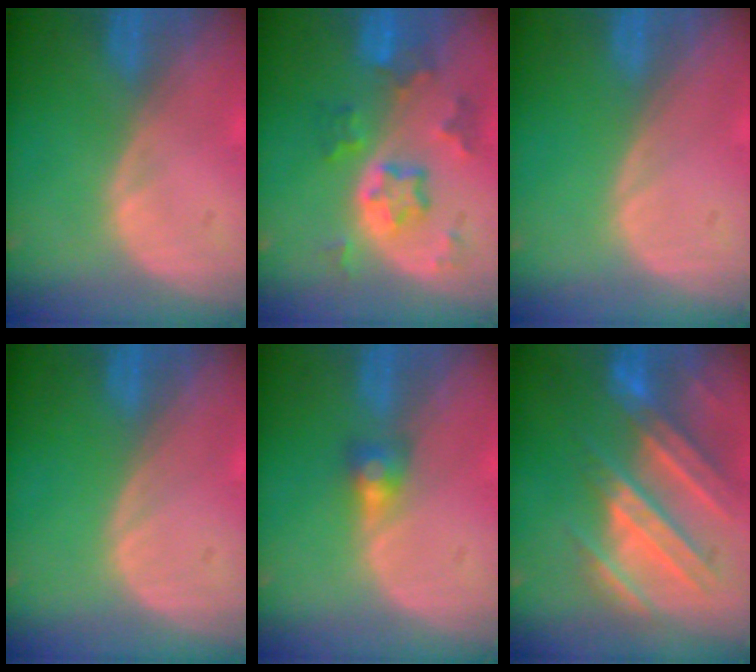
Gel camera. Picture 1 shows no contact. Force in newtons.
{"total": 7.5, "press": 6.6, "slide": 3.6}
{"total": 0.0}
{"total": 0.0}
{"total": 2.9, "press": 2.5, "slide": 1.5}
{"total": 10.5, "press": 9.6, "slide": 4.2}